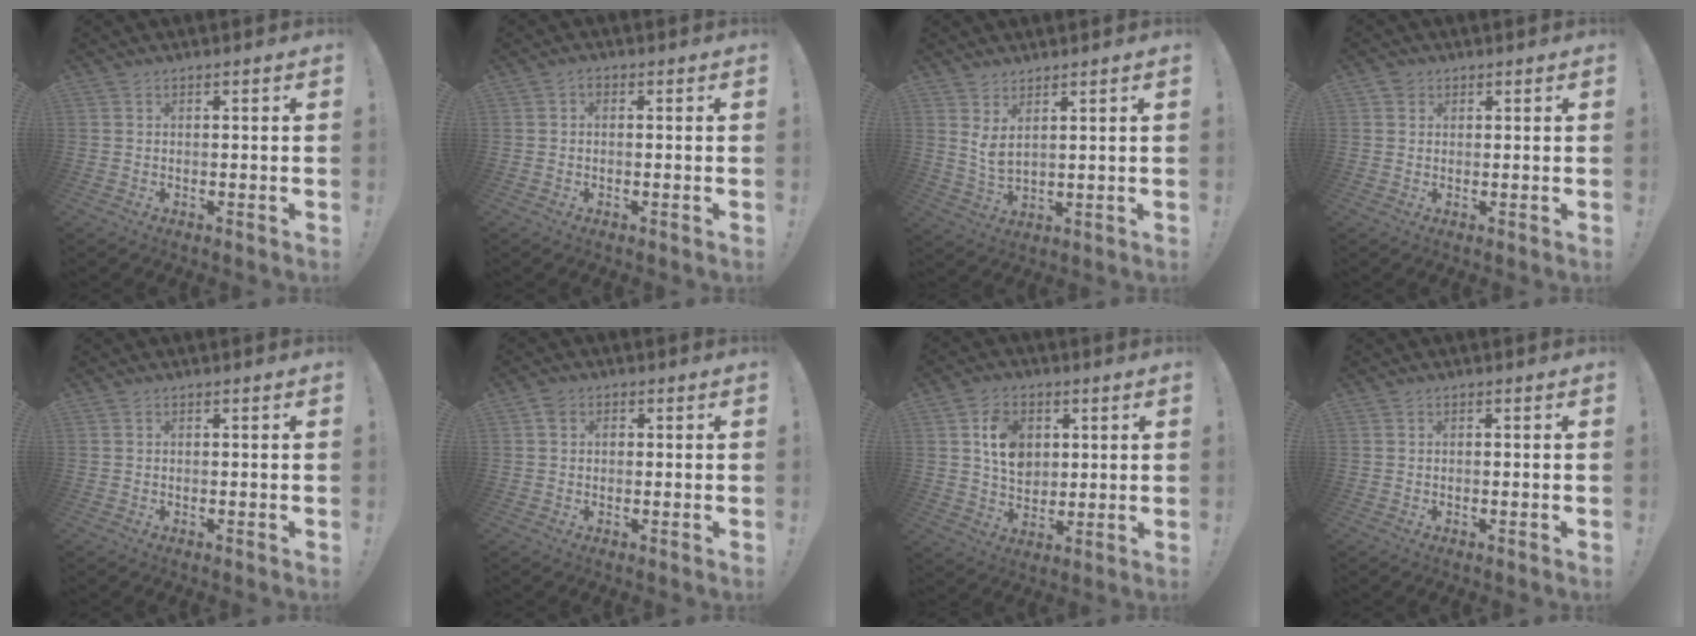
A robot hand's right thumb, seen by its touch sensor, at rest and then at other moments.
{"total": 1.0, "force": [-0.5, 0.6, 0.6], "torque": [-0.016, 0.005, -0.008]}
{"total": 5.2, "force": [3.3, 1.5, 3.7], "torque": [-0.063, -0.023, 0.059]}
{"total": 2.0, "force": [1.2, 1.6, 0.3], "torque": [-0.001, -0.003, 0.022]}
{"total": 0.0}
{"total": 3.3, "force": [0.7, 3.0, 1.1], "torque": [-0.023, 0.012, 0.015]}
{"total": 11.0, "force": [3.6, 8.6, 5.9], "torque": [-0.084, -0.006, 0.073]}
{"total": 0.0}